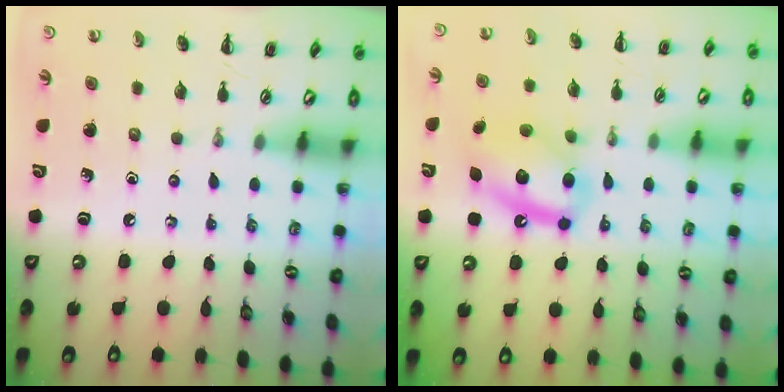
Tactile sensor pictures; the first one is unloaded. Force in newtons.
{"total": 13.8, "press": 13.5, "slide": 2.6}